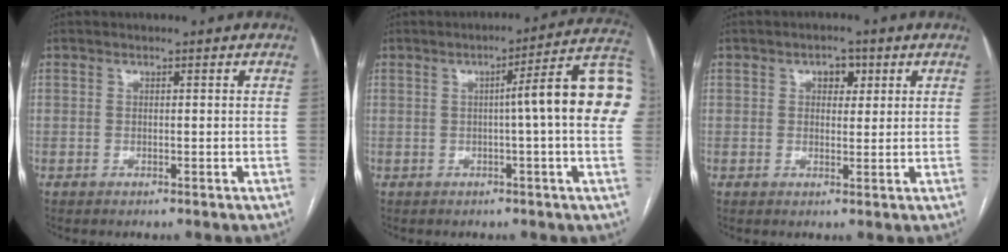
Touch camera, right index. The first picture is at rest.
{"total": 13.1, "force": [0.9, -0.5, 13.0], "torque": [-0.169, 0.025, 0.001]}
{"total": 3.0, "force": [1.3, 1.8, 2.0], "torque": [-0.028, 0.007, 0.018]}